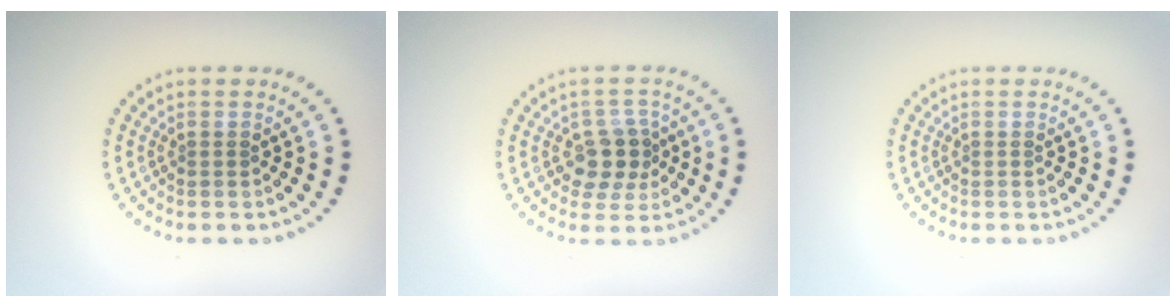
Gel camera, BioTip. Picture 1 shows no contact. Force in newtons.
{"total": 3.6, "press": 3.3, "slide": 1.3}
{"total": 0.0}